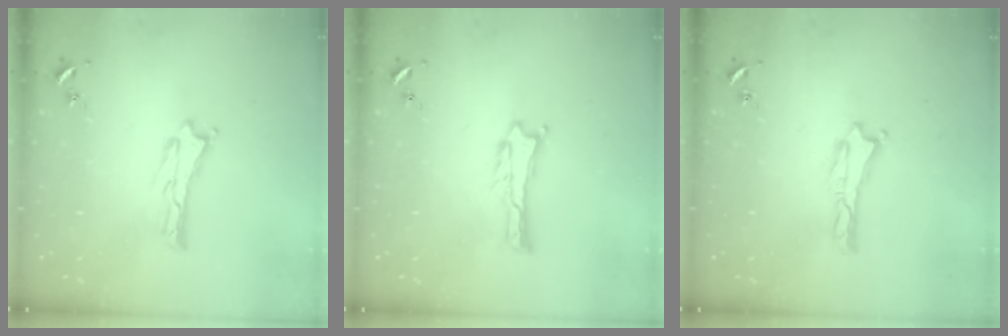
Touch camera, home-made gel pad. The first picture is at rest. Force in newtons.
{"total": 0.0}
{"total": 0.0}